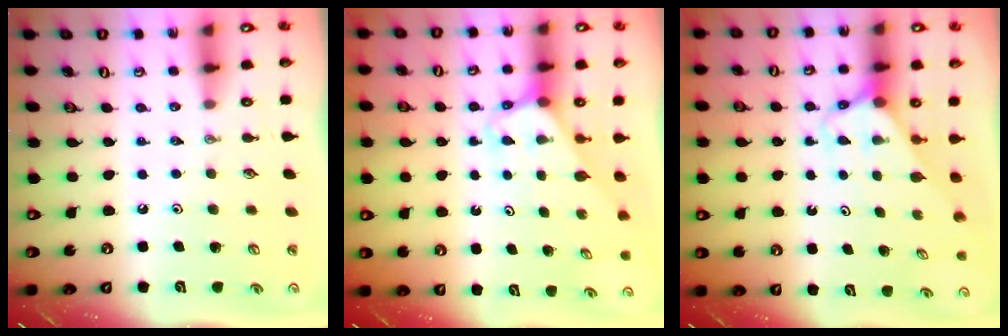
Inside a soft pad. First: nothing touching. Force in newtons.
{"total": 3.1, "press": 3.1, "slide": 0.2}
{"total": 2.9, "press": 2.9, "slide": 0.2}